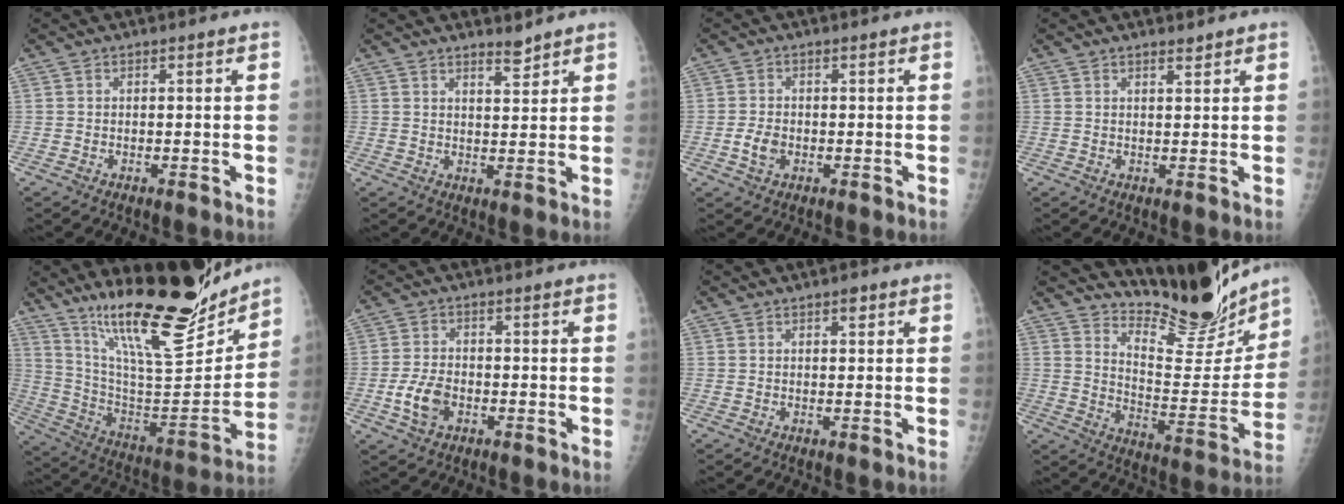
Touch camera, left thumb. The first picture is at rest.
{"total": 2.8, "force": [2.6, 0.5, 0.9], "torque": [-0.007, -0.025, 0.042]}
{"total": 2.8, "force": [-0.8, 2.0, 1.9], "torque": [-0.029, 0.002, -0.014]}
{"total": 1.3, "force": [1.2, 0.3, 0.4], "torque": [-0.001, -0.011, 0.020]}
{"total": 26.4, "force": [19.9, 6.2, 16.2], "torque": [-0.223, -0.105, 0.334]}
{"total": 5.4, "force": [-1.8, 3.5, 3.6], "torque": [-0.065, 0.006, -0.034]}
{"total": 1.2, "force": [0.7, 0.6, 0.8], "torque": [-0.004, -0.002, 0.009]}
{"total": 16.6, "force": [15.7, 3.3, 4.5], "torque": [-0.029, -0.137, 0.233]}